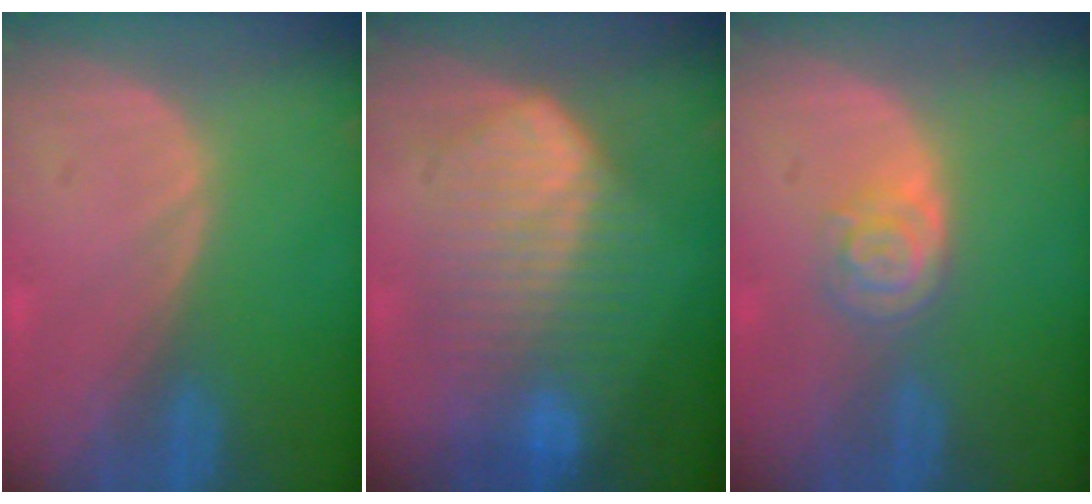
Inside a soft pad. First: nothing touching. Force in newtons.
{"total": 10.0, "press": 10.0, "slide": 0.6}
{"total": 4.1, "press": 3.8, "slide": 1.6}